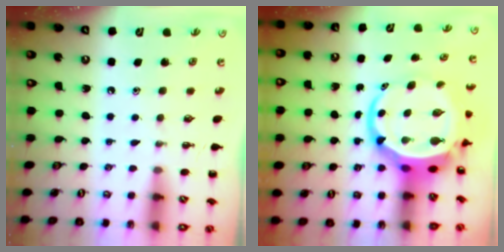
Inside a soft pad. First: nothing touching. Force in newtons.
{"total": 9.2, "press": 8.8, "slide": 2.4}